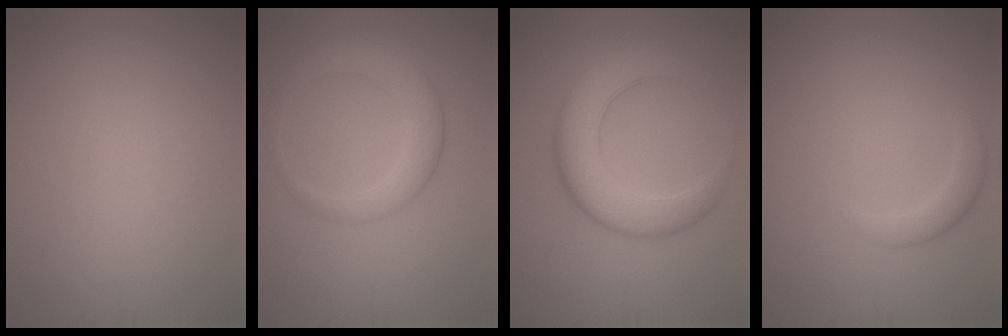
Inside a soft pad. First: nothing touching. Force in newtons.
{"total": 4.1, "press": 4.1, "slide": 0.2}
{"total": 6.2, "press": 6.2, "slide": 0.2}
{"total": 1.7, "press": 1.7, "slide": 0.1}